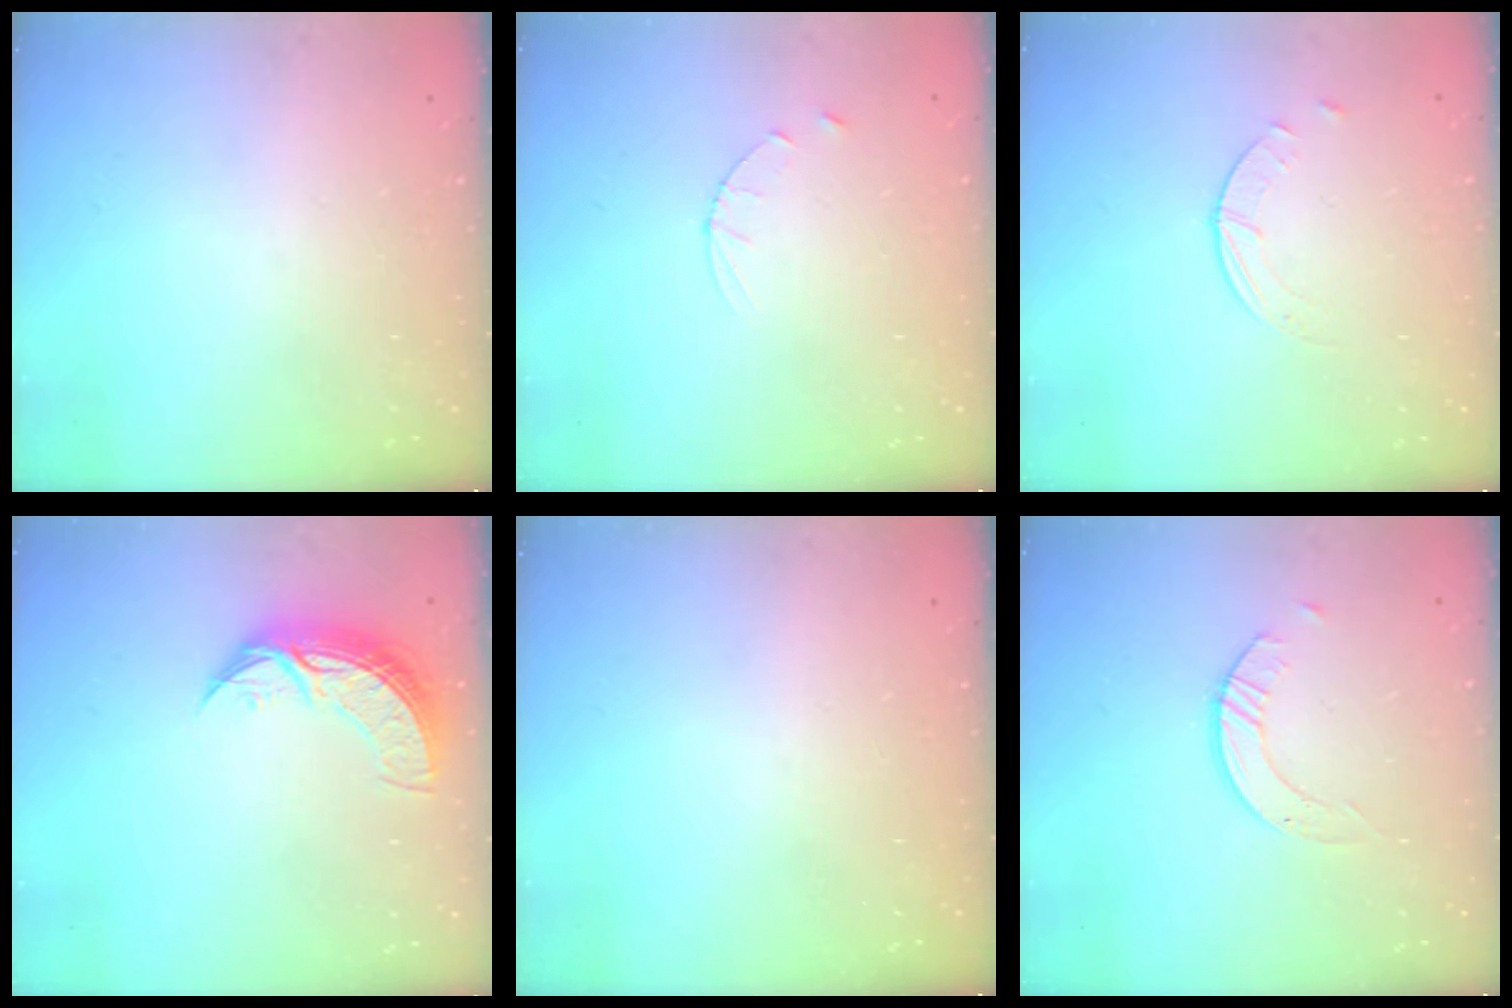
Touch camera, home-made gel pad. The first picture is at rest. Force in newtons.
{"total": 3.1, "press": 3.1, "slide": 0.3}
{"total": 0.9, "press": 0.9, "slide": 0.2}
{"total": 7.9, "press": 7.9, "slide": 0.6}
{"total": 0.0}
{"total": 2.6, "press": 2.5, "slide": 0.3}